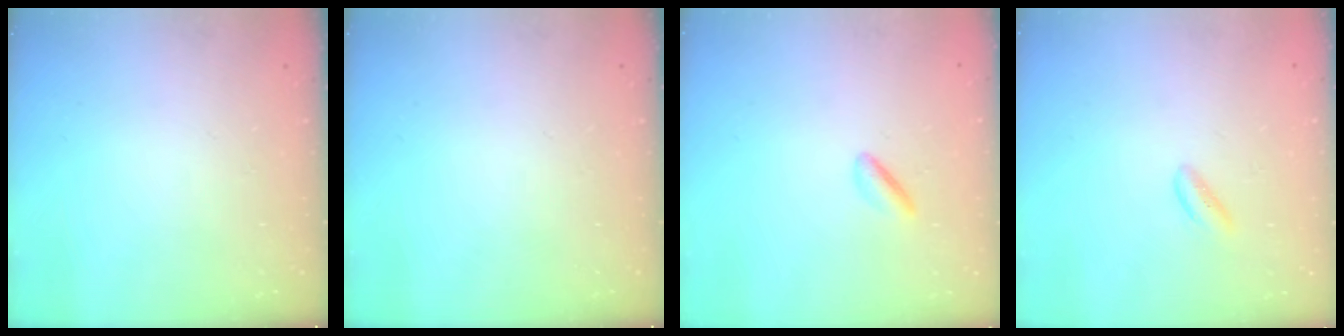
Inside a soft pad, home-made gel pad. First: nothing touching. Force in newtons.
{"total": 0.0}
{"total": 1.7, "press": 1.5, "slide": 0.9}
{"total": 1.9, "press": 1.8, "slide": 0.4}